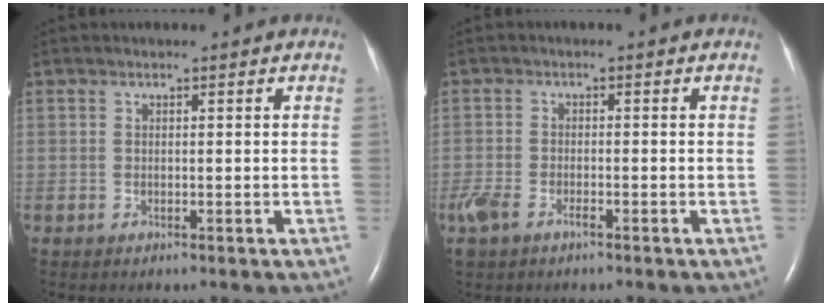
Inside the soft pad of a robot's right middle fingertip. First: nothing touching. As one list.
[{"total": 4.7, "force": [-2.9, 2.1, 3.0], "torque": [-0.069, -0.007, -0.054]}]